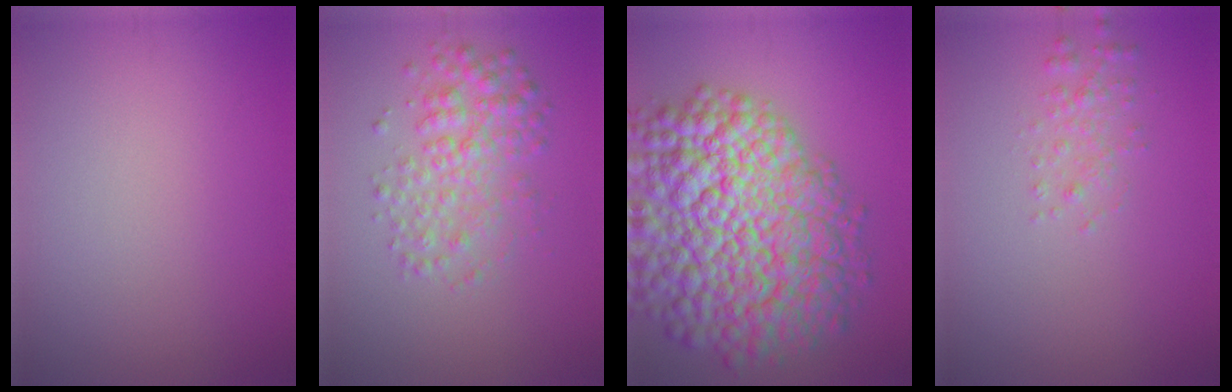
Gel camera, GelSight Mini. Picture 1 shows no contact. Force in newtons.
{"total": 3.8, "press": 3.8, "slide": 0.0}
{"total": 15.1, "press": 15.1, "slide": 0.6}
{"total": 1.4, "press": 1.4, "slide": 0.0}